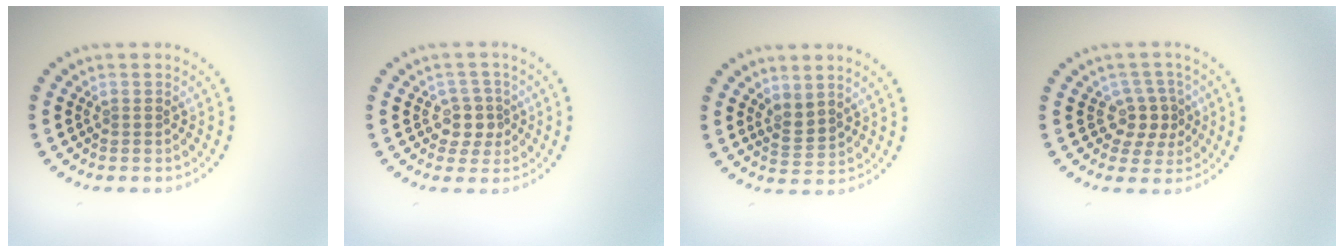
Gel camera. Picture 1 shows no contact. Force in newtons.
{"total": 2.5, "press": 2.1, "slide": 1.3}
{"total": 2.1, "press": 1.7, "slide": 1.2}
{"total": 2.9, "press": 2.5, "slide": 1.3}